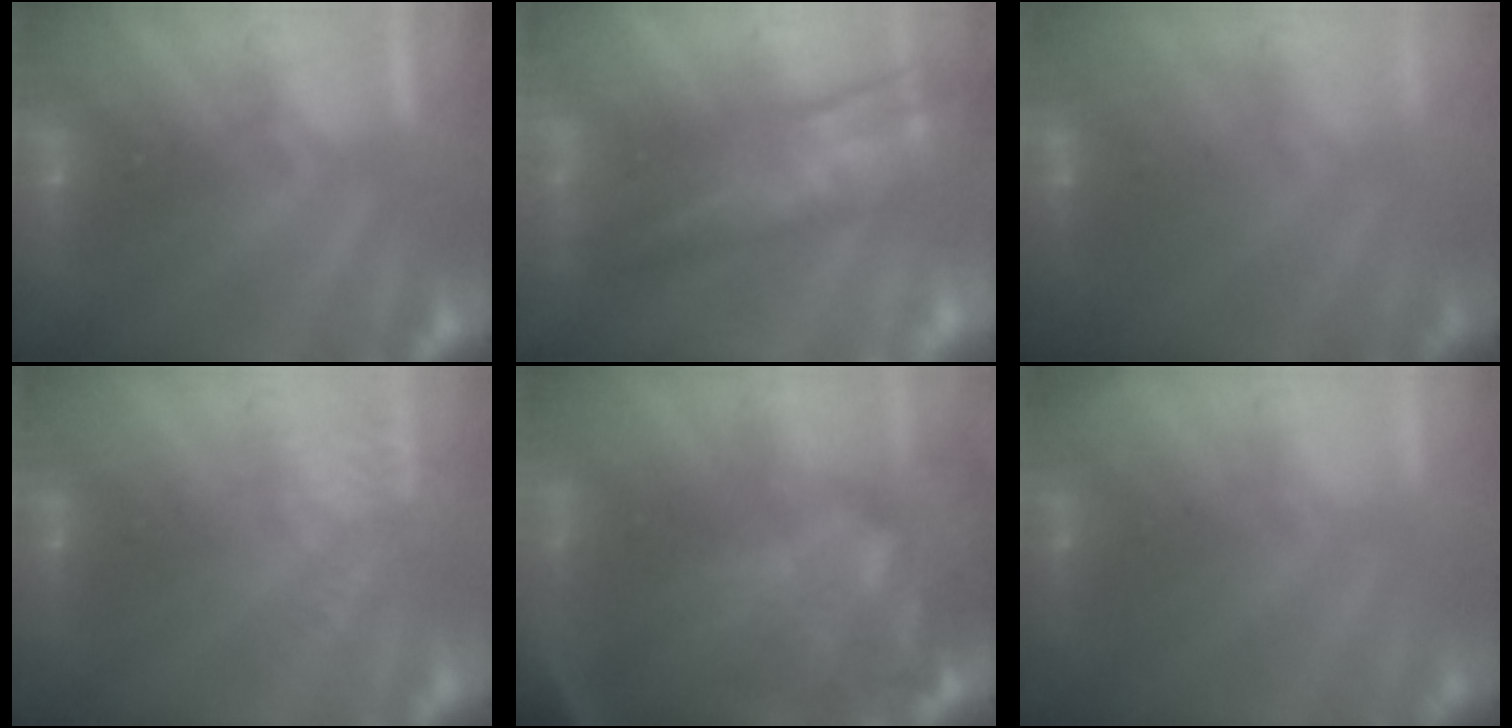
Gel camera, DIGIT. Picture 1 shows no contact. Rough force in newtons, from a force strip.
{"total": 5.9}
{"total": 3.7}
{"total": 3.0}
{"total": 10.2}
{"total": 1.8}